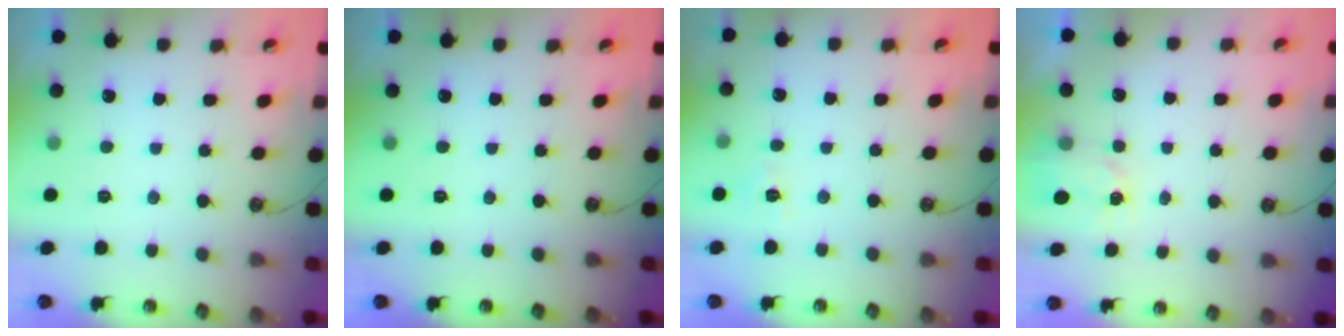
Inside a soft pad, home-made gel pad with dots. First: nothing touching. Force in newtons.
{"total": 0.0}
{"total": 5.8, "press": 5.7, "slide": 0.6}
{"total": 2.2, "press": 2.2, "slide": 0.2}